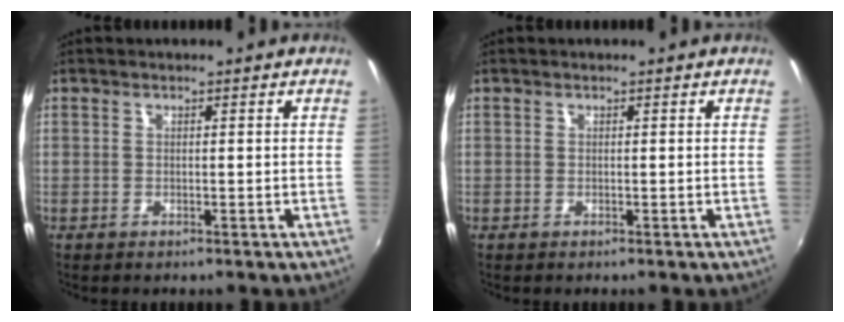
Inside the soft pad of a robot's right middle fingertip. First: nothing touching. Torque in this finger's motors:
{"motor_torque": [-0.02, -0.24, 0.02, 0.00]}